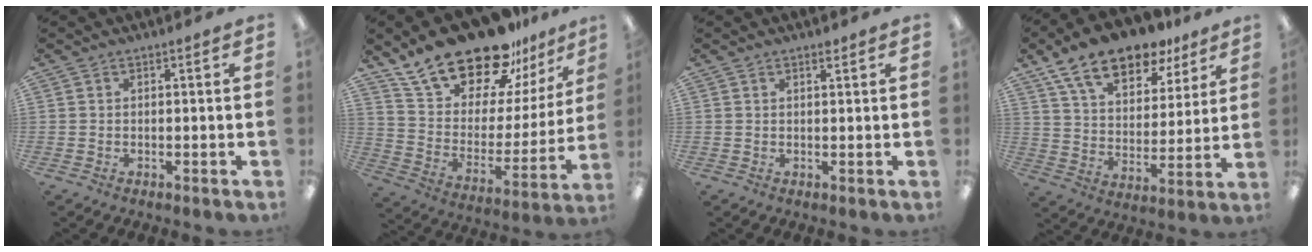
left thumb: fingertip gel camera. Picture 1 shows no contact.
{"total": 23.8, "force": [19.8, 9.2, 9.4], "torque": [-0.168, -0.140, 0.354]}
{"total": 1.2, "force": [1.0, 0.4, 0.4], "torque": [-0.001, -0.004, 0.017]}
{"total": 16.6, "force": [12.1, 7.7, 8.2], "torque": [-0.141, -0.066, 0.215]}